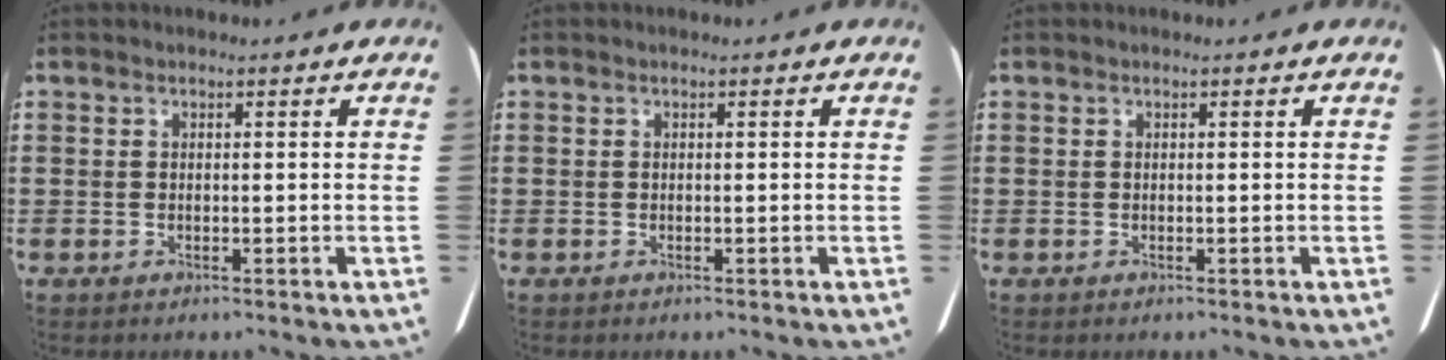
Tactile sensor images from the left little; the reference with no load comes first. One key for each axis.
{"total": 0.0}
{"total": 0.0}